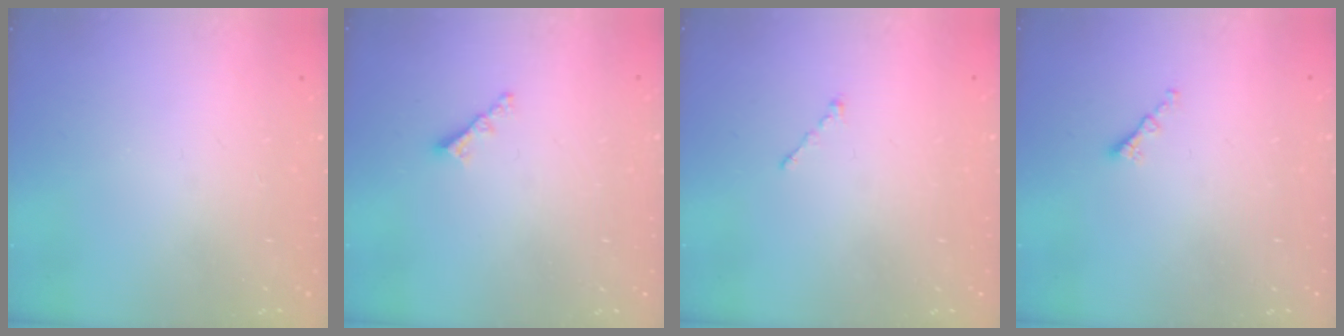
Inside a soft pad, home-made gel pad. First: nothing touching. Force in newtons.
{"total": 2.9, "press": 2.9, "slide": 0.5}
{"total": 0.7, "press": 0.7, "slide": 0.2}
{"total": 1.4, "press": 1.2, "slide": 0.6}